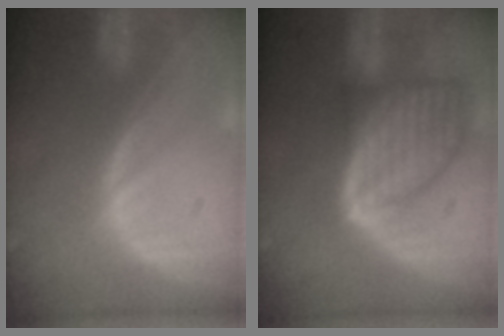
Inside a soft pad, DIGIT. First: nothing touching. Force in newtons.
{"total": 9.3, "press": 9.3, "slide": 0.4}